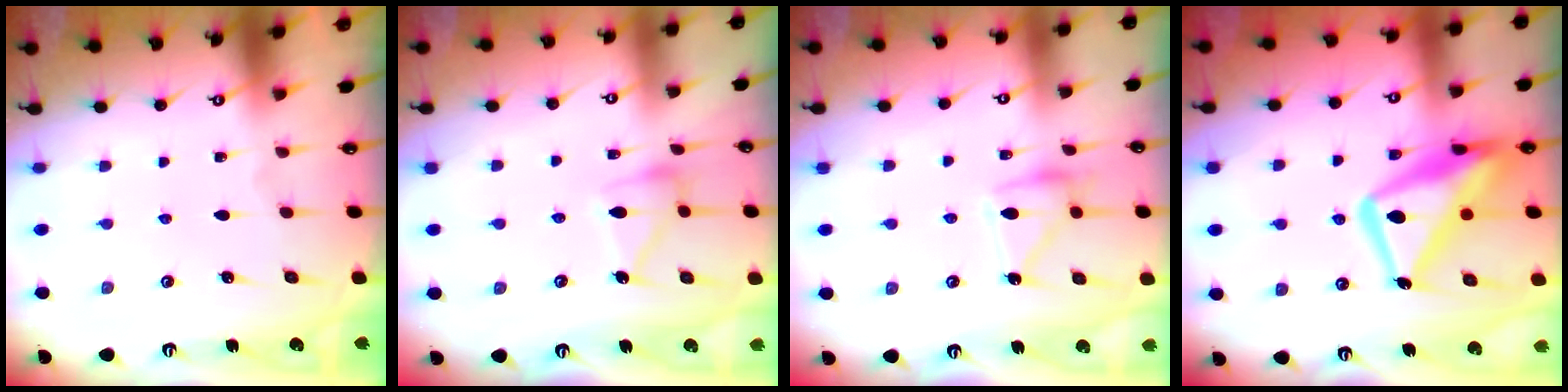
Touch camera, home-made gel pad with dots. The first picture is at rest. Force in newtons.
{"total": 11.6, "press": 11.6, "slide": 0.6}
{"total": 13.5, "press": 13.5, "slide": 0.8}
{"total": 17.3, "press": 17.2, "slide": 1.9}